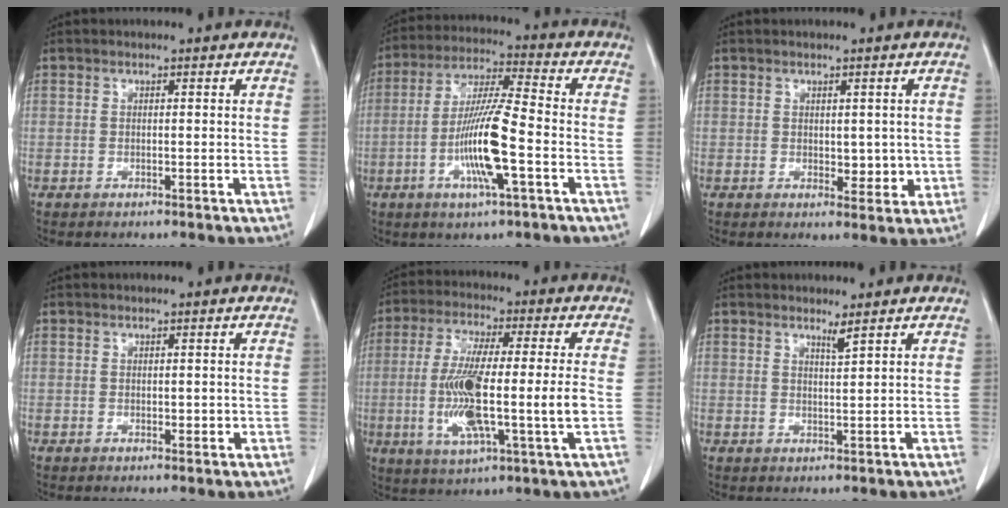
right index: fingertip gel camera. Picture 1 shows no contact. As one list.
[{"total": 12.2, "force": [-3.5, 0.6, 11.7], "torque": [-0.229, -0.007, -0.070]}, {"total": 3.5, "force": [0.0, 2.1, 2.9], "torque": [-0.028, -0.006, 0.007]}, {"total": 1.5, "force": [0.0, 0.9, 1.2], "torque": [-0.015, -0.002, 0.002]}, {"total": 14.8, "force": [-2.0, 1.1, 14.6], "torque": [-0.283, -0.010, -0.039]}, {"total": 1.4, "force": [1.2, -0.4, 0.7], "torque": [-0.017, -0.012, 0.023]}]